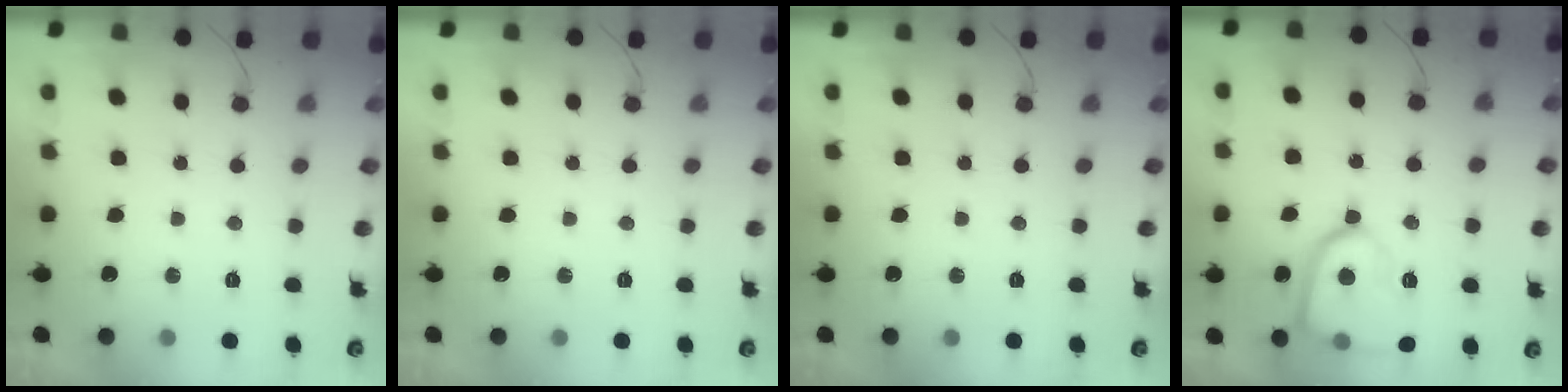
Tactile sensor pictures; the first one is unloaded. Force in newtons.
{"total": 0.0}
{"total": 0.0}
{"total": 13.5, "press": 13.5, "slide": 0.6}